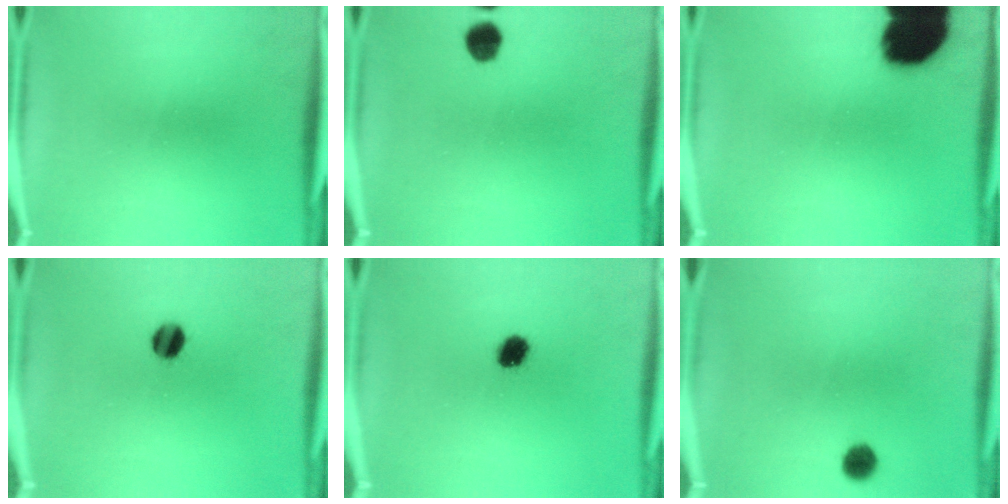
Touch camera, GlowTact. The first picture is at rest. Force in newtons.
{"total": 4.5}
{"total": 19.1}
{"total": 5.3}
{"total": 5.2}
{"total": 3.4}